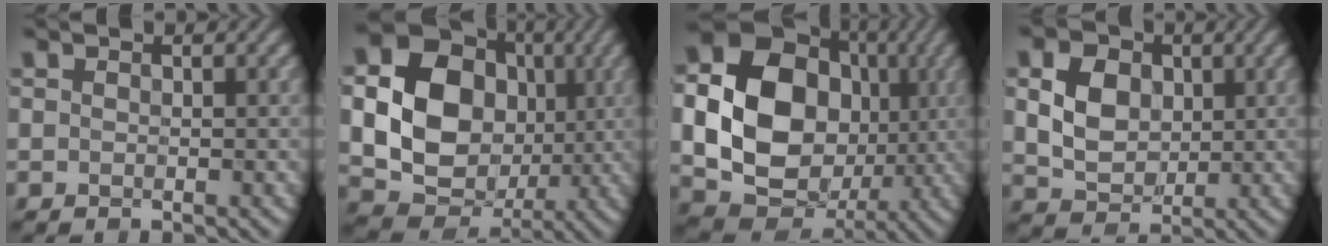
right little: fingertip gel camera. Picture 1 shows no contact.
{"total": 17.1, "force": [1.0, 14.5, 9.1], "torque": [-0.202, 0.002, 0.012]}
{"total": 15.7, "force": [-0.3, 12.6, 9.5], "torque": [-0.202, -0.022, 0.001]}
{"total": 4.9, "force": [0.2, 3.8, 3.0], "torque": [-0.074, -0.004, 0.001]}